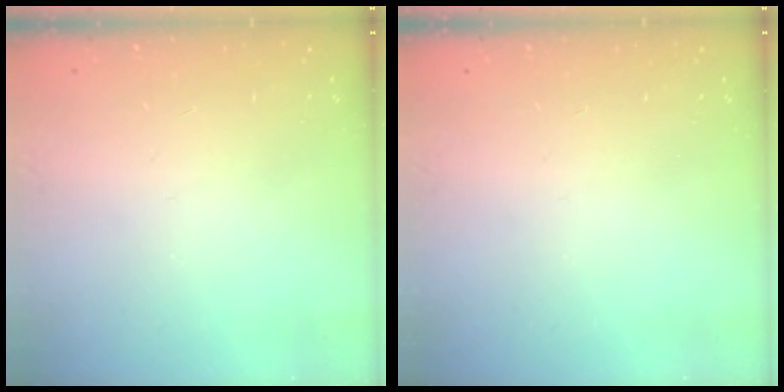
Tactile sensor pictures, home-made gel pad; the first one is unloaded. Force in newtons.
{"total": 0.0}